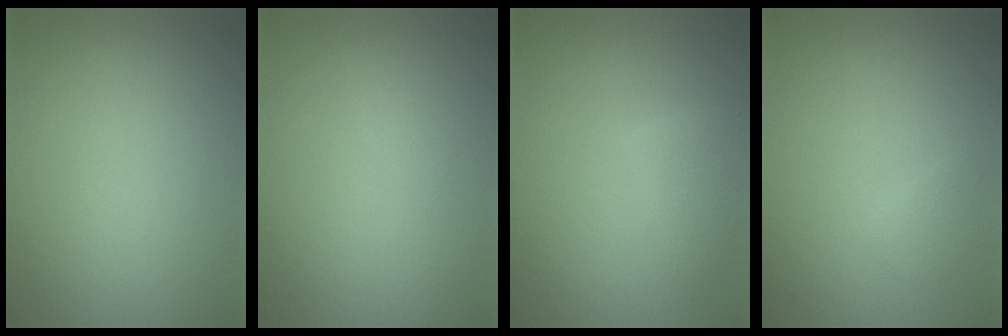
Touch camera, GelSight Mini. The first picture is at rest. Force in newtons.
{"total": 0.6, "press": 0.6, "slide": 0.0}
{"total": 2.4, "press": 2.4, "slide": 0.1}
{"total": 0.8, "press": 0.8, "slide": 0.0}